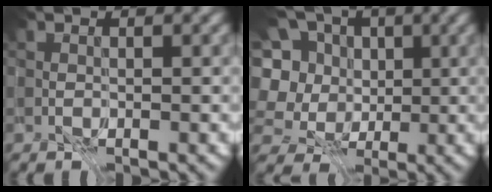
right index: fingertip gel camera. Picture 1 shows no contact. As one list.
[{"total": 6.5, "force": [-0.5, 5.5, 3.4], "torque": [-0.085, 0.006, -0.012]}]